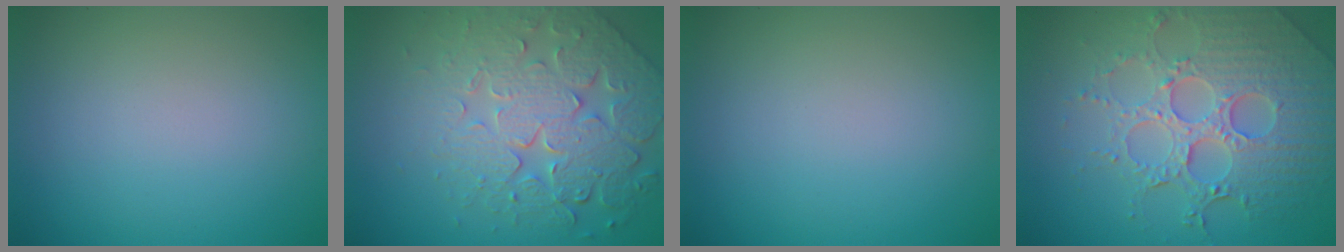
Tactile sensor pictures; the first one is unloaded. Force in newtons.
{"total": 7.8, "press": 5.7, "slide": 5.4}
{"total": 0.0}
{"total": 7.8, "press": 5.8, "slide": 5.2}